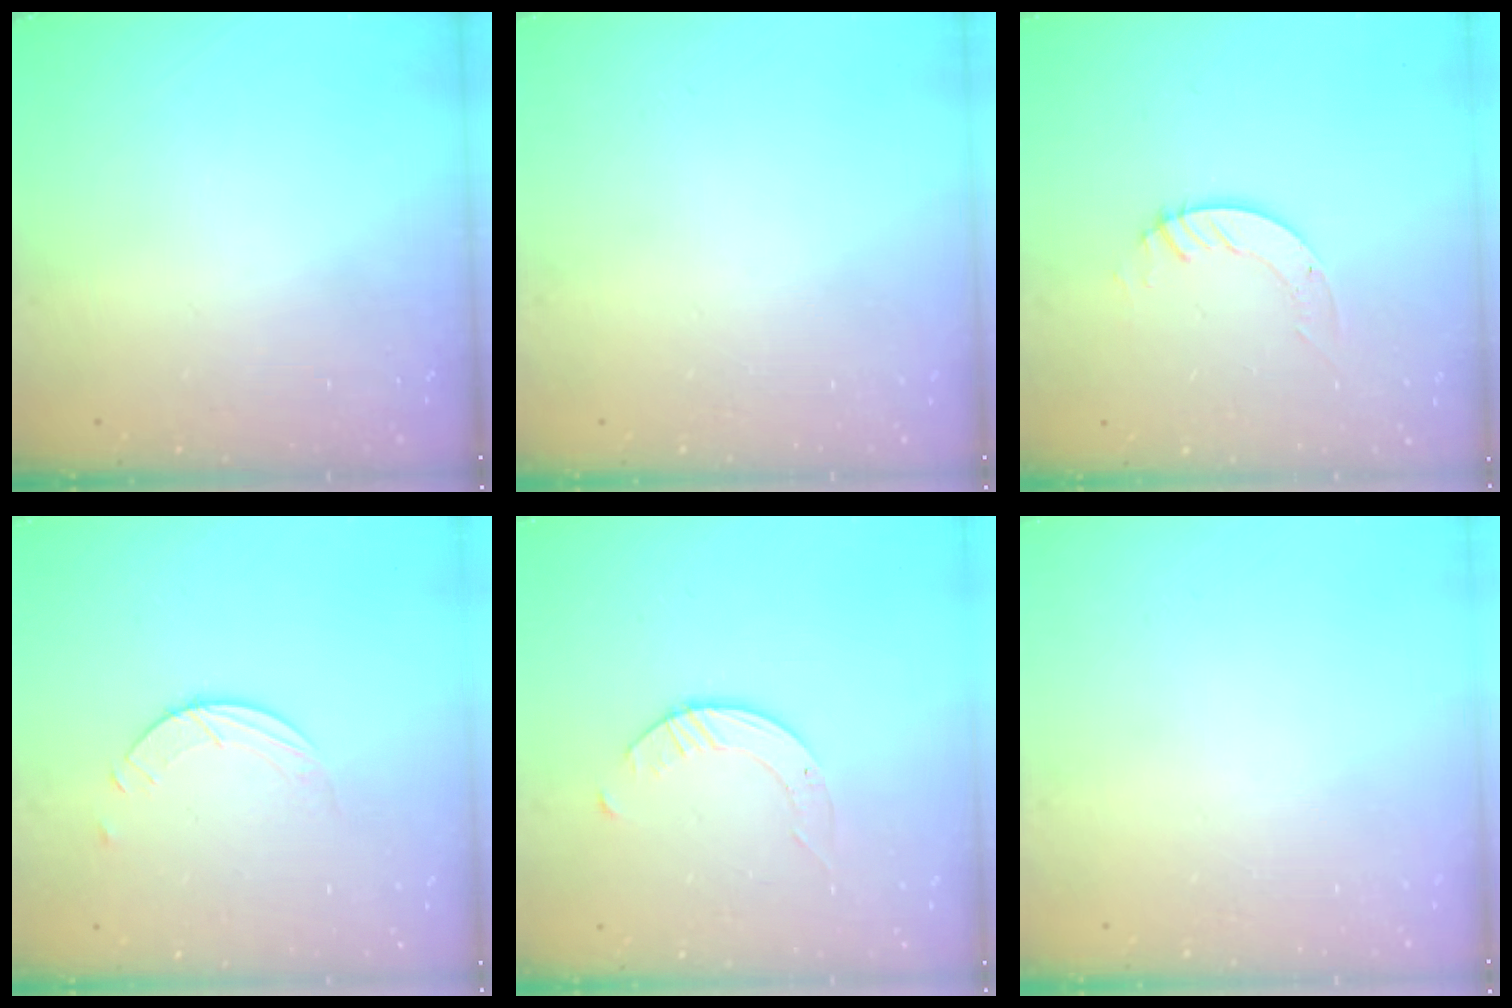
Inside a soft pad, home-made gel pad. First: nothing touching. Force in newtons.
{"total": 0.0}
{"total": 3.6, "press": 3.6, "slide": 0.1}
{"total": 2.5, "press": 2.4, "slide": 0.2}
{"total": 2.7, "press": 2.7, "slide": 0.3}
{"total": 0.0}